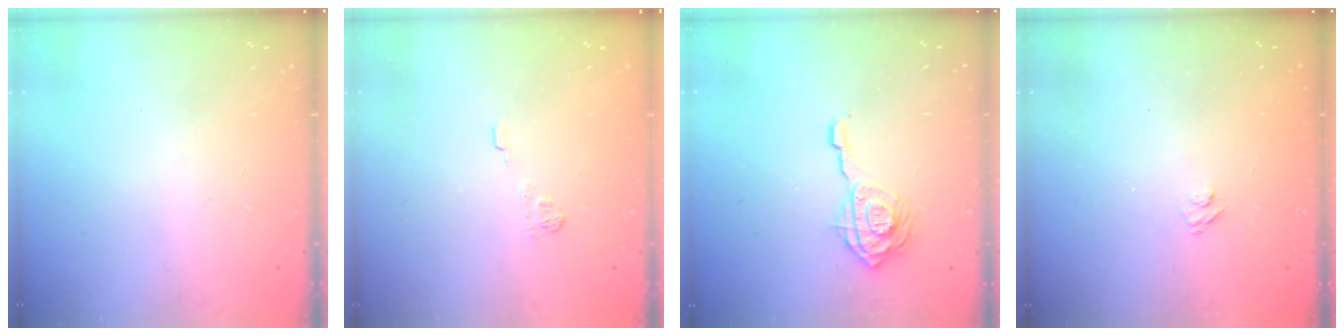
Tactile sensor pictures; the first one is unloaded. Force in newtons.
{"total": 7.1, "press": 6.9, "slide": 1.5}
{"total": 11.2, "press": 11.1, "slide": 0.9}
{"total": 2.7, "press": 2.5, "slide": 0.9}